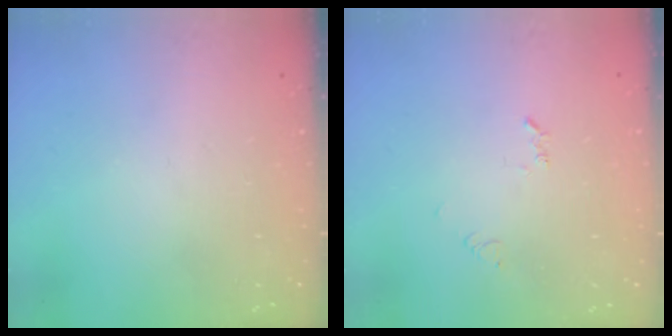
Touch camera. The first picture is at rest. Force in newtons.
{"total": 4.1, "press": 4.0, "slide": 0.5}